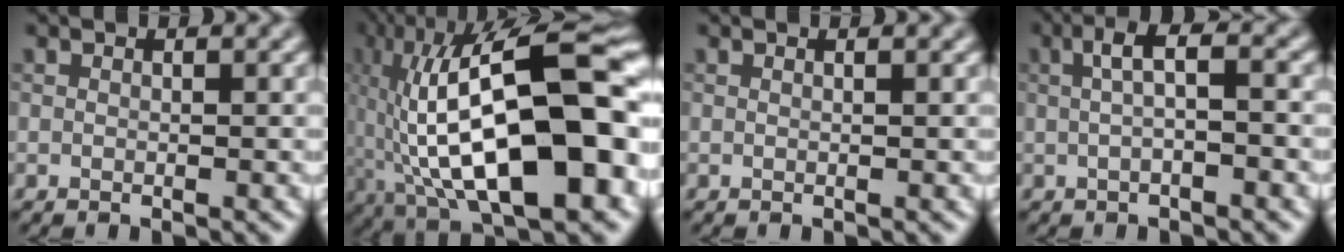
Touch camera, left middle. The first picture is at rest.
{"total": 18.5, "force": [-1.5, 7.0, 17.1], "torque": [-0.259, 0.039, -0.028]}
{"total": 0.7, "force": [0.4, 0.3, 0.5], "torque": [-0.003, 0.001, 0.000]}
{"total": 3.0, "force": [0.2, 0.7, 2.9], "torque": [-0.055, 0.008, 0.003]}